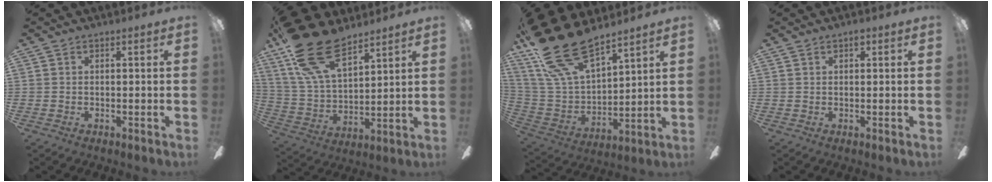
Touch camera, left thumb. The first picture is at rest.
{"total": 21.9, "force": [14.1, 10.1, 13.2], "torque": [-0.274, -0.068, 0.256]}
{"total": 22.1, "force": [17.7, 7.8, 10.7], "torque": [-0.237, -0.109, 0.318]}
{"total": 1.5, "force": [1.0, 0.8, 0.7], "torque": [-0.006, 0.001, 0.016]}